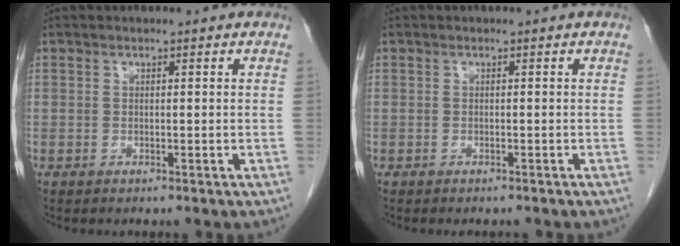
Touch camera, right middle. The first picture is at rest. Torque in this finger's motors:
{"motor_torque": [0.22, -0.07, -0.02, 0.00]}